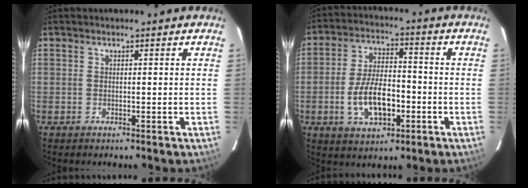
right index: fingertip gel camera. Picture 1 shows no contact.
{"total": 10.9, "force": [-3.4, 5.4, 8.8], "torque": [-0.175, 0.005, -0.049]}